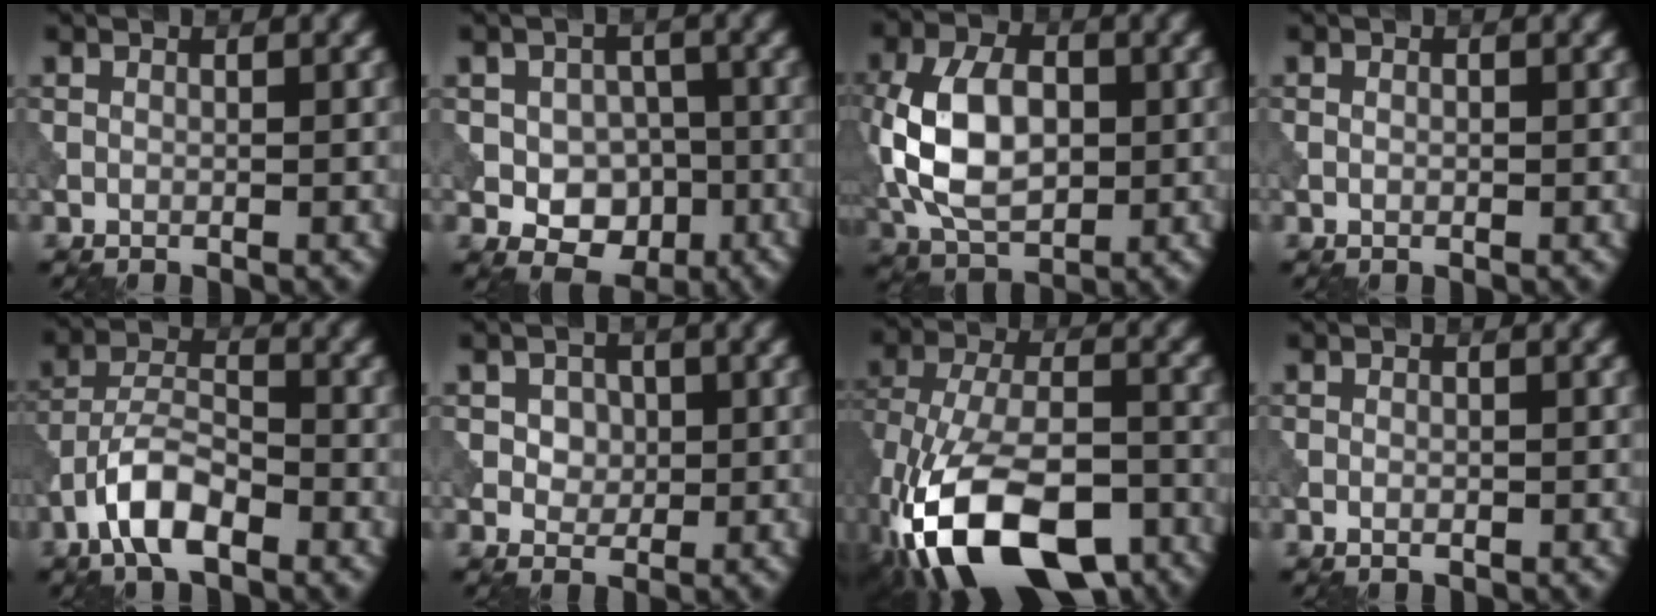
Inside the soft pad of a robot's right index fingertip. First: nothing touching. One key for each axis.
{"total": 6.9, "fx": -1.8, "fy": 5.4, "fz": 3.8, "tx": -0.030, "ty": -0.004, "tz": -0.038}
{"total": 8.9, "fx": -0.4, "fy": 5.7, "fz": 6.8, "tx": -0.147, "ty": 0.002, "tz": -0.014}
{"total": 0.5, "fx": -0.1, "fy": 0.3, "fz": 0.4, "tx": -0.006, "ty": -0.001, "tz": -0.002}
{"total": 5.5, "fx": -3.2, "fy": 2.3, "fz": 3.9, "tx": -0.066, "ty": 0.009, "tz": -0.068}
{"total": 3.1, "fx": 1.0, "fy": 2.4, "fz": 1.6, "tx": -0.034, "ty": 0.003, "tz": 0.013}
{"total": 17.3, "fx": -9.6, "fy": 9.0, "fz": 11.3, "tx": -0.224, "ty": -0.021, "tz": -0.162}
{"total": 0.7, "fx": -0.3, "fy": 0.3, "fz": 0.5, "tx": -0.007, "ty": -0.001, "tz": -0.004}